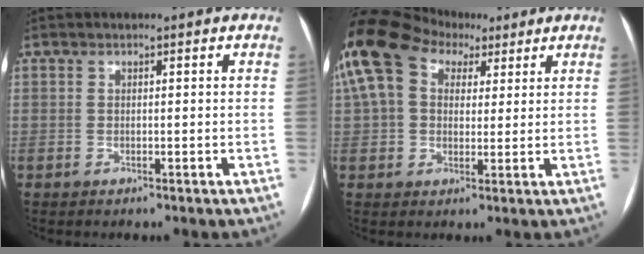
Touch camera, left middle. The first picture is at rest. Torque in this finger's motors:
{"motor_torque": [0.71, 0.00, 1.05, 0.21]}